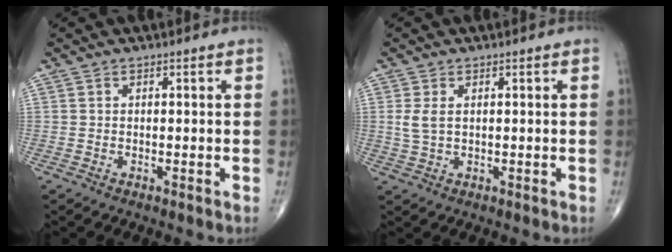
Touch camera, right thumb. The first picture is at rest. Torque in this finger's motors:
{"motor_torque": [-0.21, -0.25, 0.45, 0.14, 0.10]}